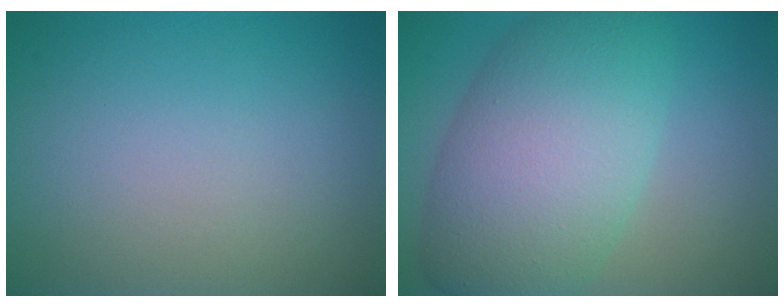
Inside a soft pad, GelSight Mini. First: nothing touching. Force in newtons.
{"total": 10.3, "press": 10.3, "slide": 0.5}